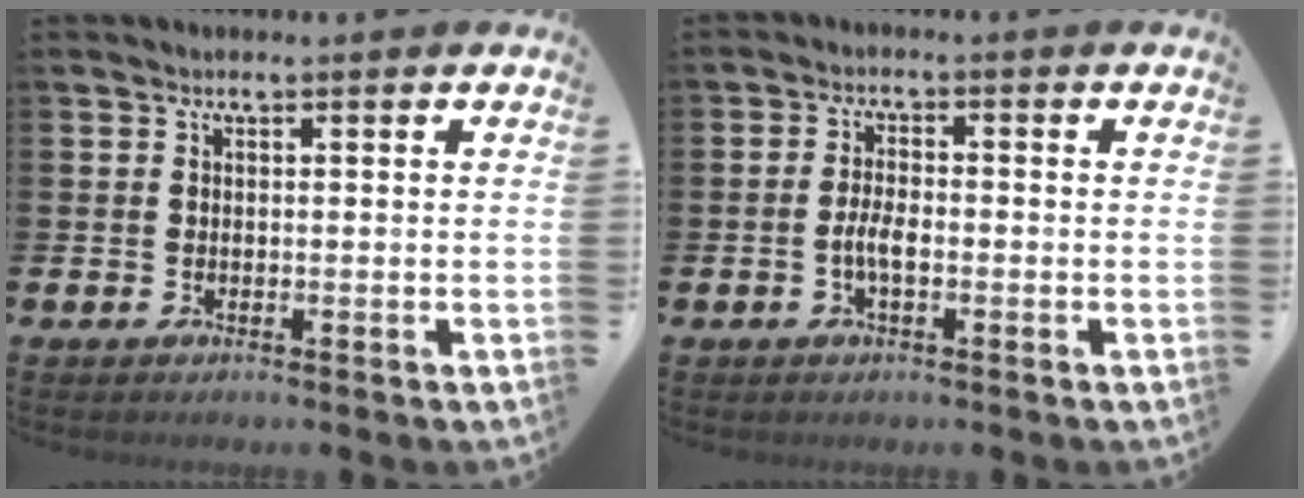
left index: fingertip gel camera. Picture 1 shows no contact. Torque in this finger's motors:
{"motor_torque": [0.61, 0.21, 0.12, 0.12]}